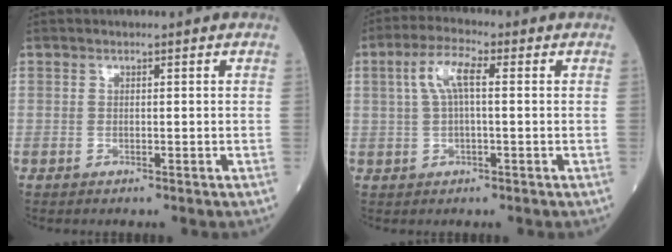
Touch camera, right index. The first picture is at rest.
{"total": 5.5, "force": [1.2, 1.4, 5.2], "torque": [-0.113, 0.021, 0.024]}